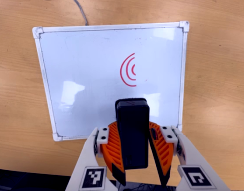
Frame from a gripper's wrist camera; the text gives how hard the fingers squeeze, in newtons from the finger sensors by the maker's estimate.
{"total": 10.9, "left": 10.3, "right": 11.6}